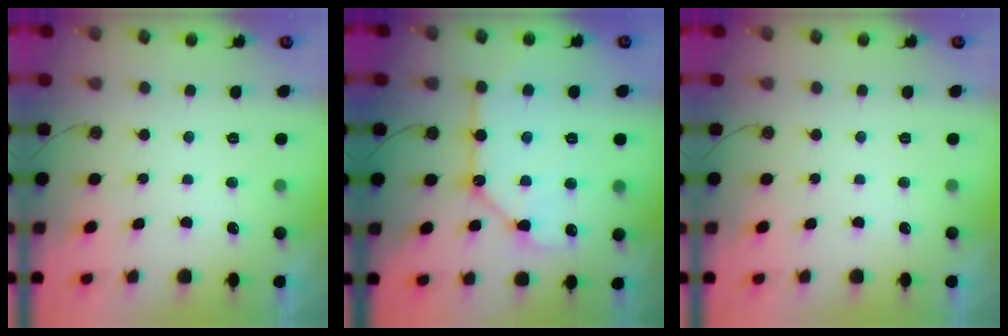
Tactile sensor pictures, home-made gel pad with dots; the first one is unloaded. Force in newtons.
{"total": 11.7, "press": 11.7, "slide": 0.9}
{"total": 0.0}